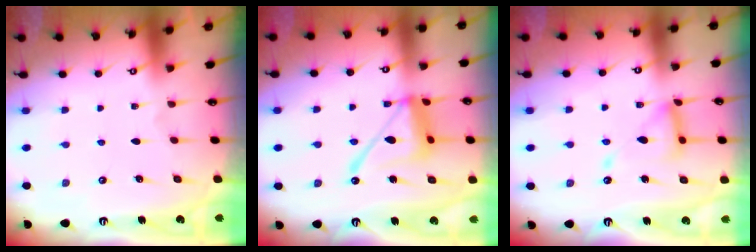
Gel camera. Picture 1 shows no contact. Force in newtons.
{"total": 14.4, "press": 14.4, "slide": 1.4}
{"total": 12.7, "press": 12.7, "slide": 1.3}